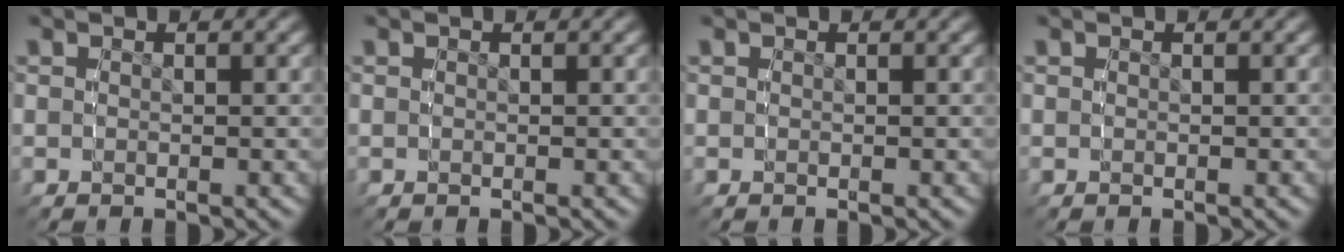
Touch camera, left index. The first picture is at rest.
{"total": 0.0}
{"total": 0.0}
{"total": 0.0}